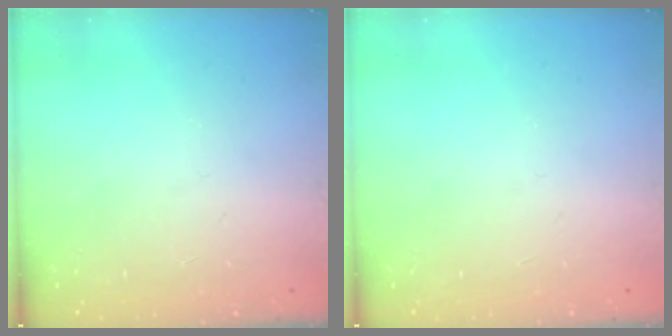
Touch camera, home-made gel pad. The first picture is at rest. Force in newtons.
{"total": 0.0}